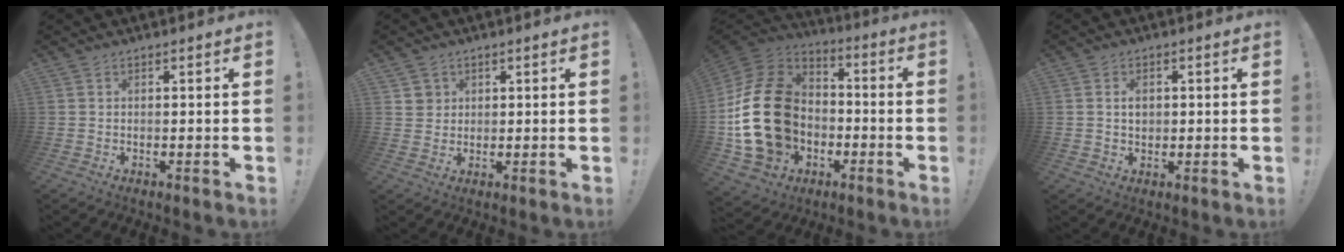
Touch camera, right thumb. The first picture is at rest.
{"total": 3.3, "force": [1.7, 2.8, 0.4], "torque": [-0.004, -0.007, 0.030]}
{"total": 24.0, "force": [-2.7, 17.9, 15.8], "torque": [-0.318, 0.027, -0.026]}
{"total": 3.3, "force": [0.4, 2.5, 2.1], "torque": [-0.020, -0.003, 0.002]}